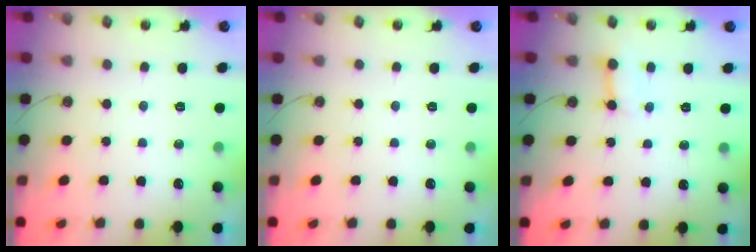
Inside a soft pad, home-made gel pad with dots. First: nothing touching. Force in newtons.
{"total": 0.0}
{"total": 3.5, "press": 3.5, "slide": 0.4}